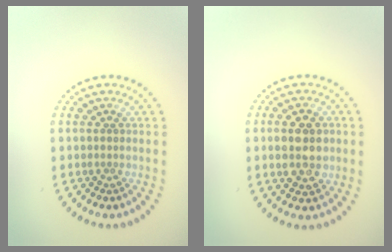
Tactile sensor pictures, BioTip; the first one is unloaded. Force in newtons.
{"total": 4.4, "press": 4.3, "slide": 0.5}